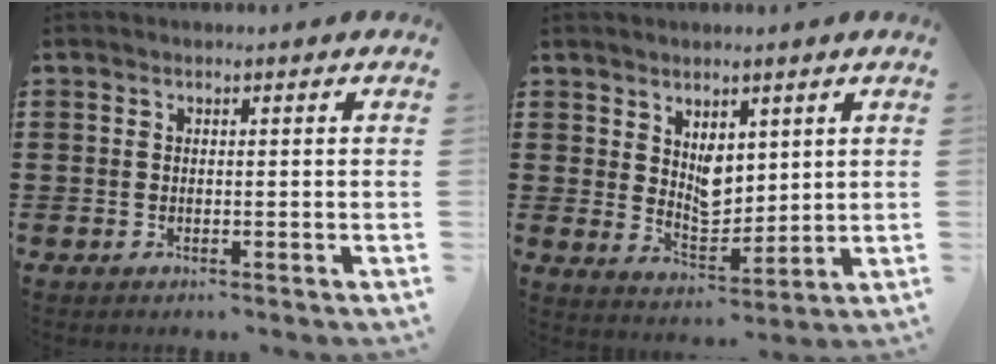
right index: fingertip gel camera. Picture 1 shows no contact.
{"total": 5.1, "force": [2.7, 3.2, 2.8], "torque": [-0.057, -0.004, 0.050]}